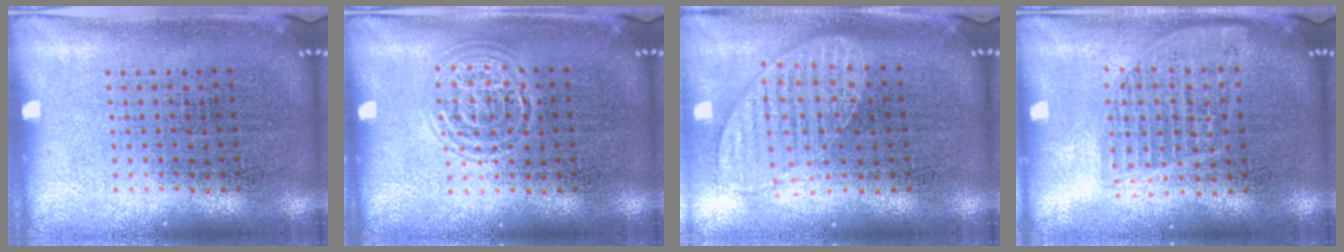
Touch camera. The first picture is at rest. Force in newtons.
{"total": 1.4, "press": 1.3, "slide": 0.2}
{"total": 1.2, "press": 1.2, "slide": 0.3}
{"total": 1.6, "press": 1.5, "slide": 0.7}